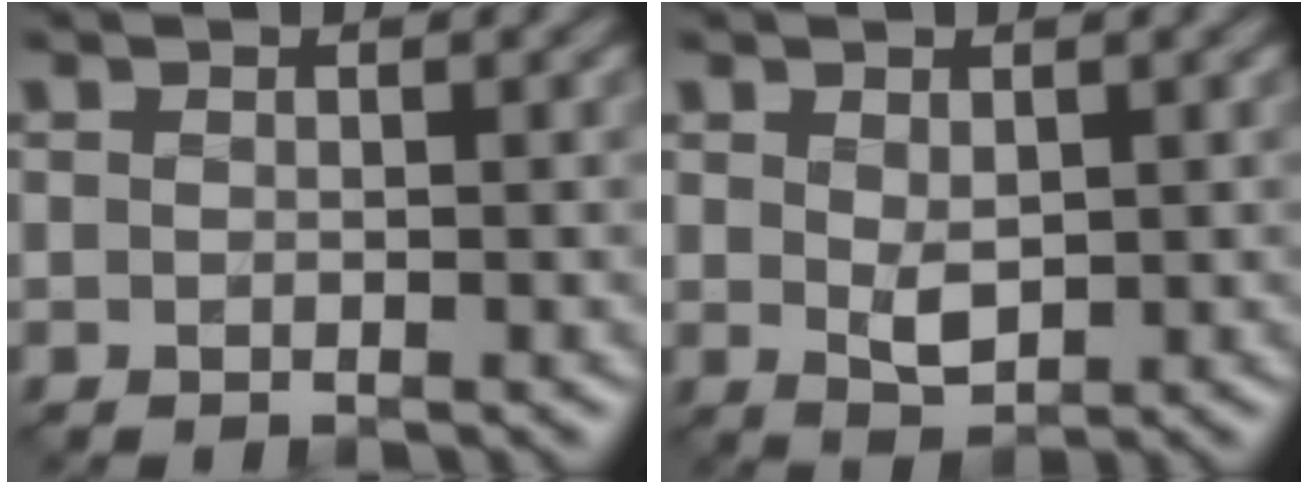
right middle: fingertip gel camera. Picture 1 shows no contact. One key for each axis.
{"total": 2.3, "fx": 0.4, "fy": 1.4, "fz": 1.8, "tx": -0.036, "ty": -0.006, "tz": 0.014}